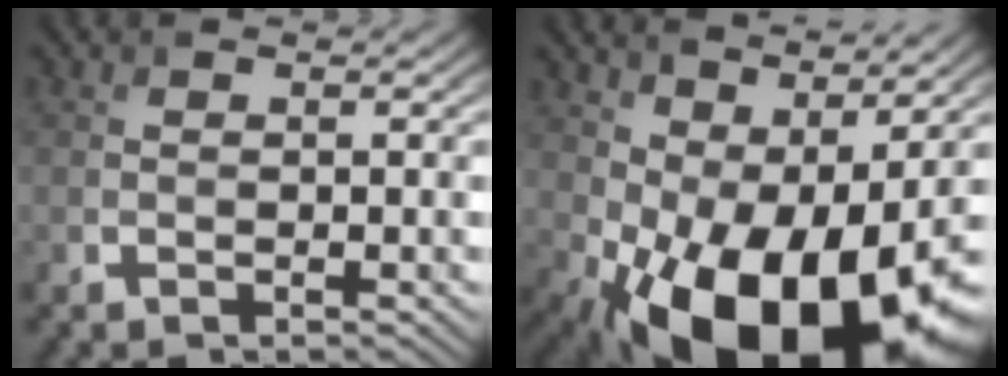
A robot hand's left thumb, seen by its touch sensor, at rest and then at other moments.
{"total": 16.3, "force": [-2.4, 8.4, 13.7], "torque": [-0.205, -0.008, -0.028]}